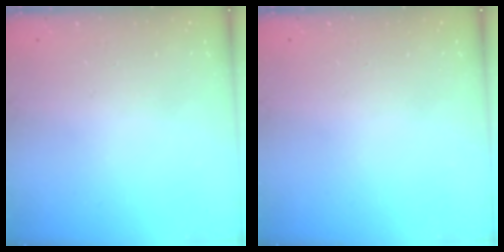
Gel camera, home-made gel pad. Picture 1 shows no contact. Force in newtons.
{"total": 0.0}